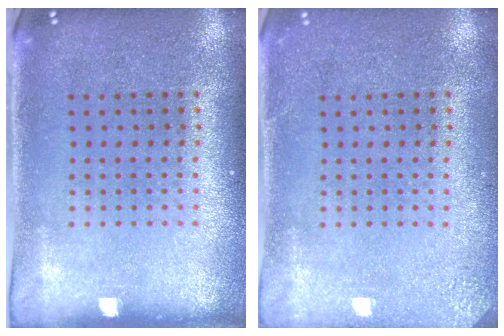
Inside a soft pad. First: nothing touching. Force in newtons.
{"total": 2.0, "press": 2.0, "slide": 0.3}